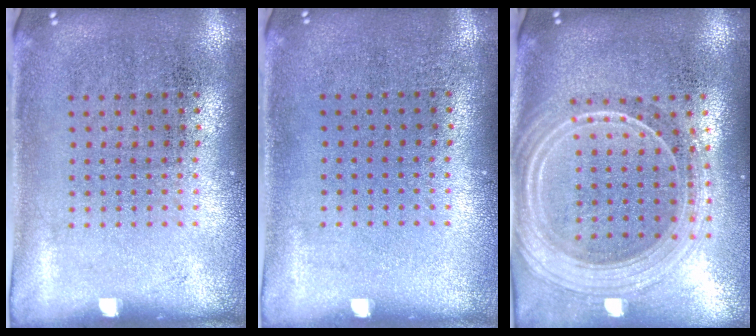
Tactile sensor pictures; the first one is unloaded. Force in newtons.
{"total": 0.0}
{"total": 2.5, "press": 2.1, "slide": 1.3}